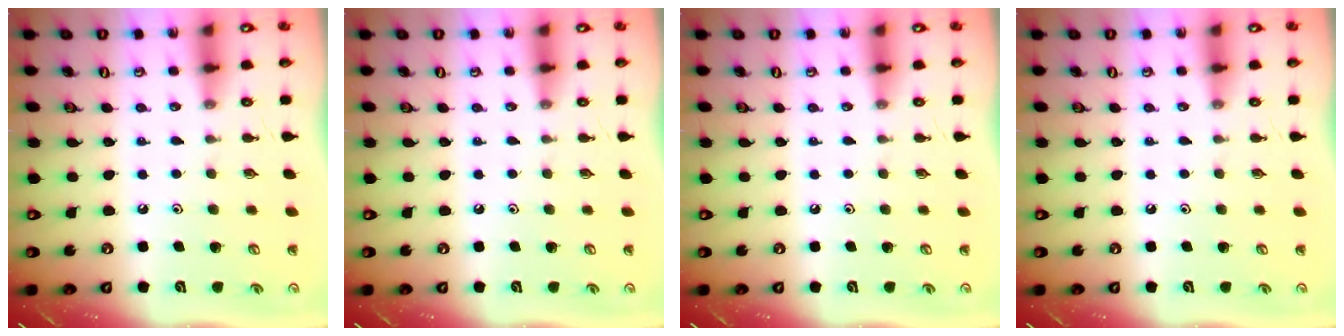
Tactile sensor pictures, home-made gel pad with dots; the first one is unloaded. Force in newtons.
{"total": 0.0}
{"total": 0.0}
{"total": 0.0}